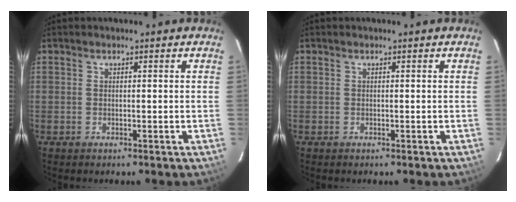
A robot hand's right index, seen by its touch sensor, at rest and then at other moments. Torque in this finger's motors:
{"motor_torque": [0.00, 0.00, 0.03, 0.00]}